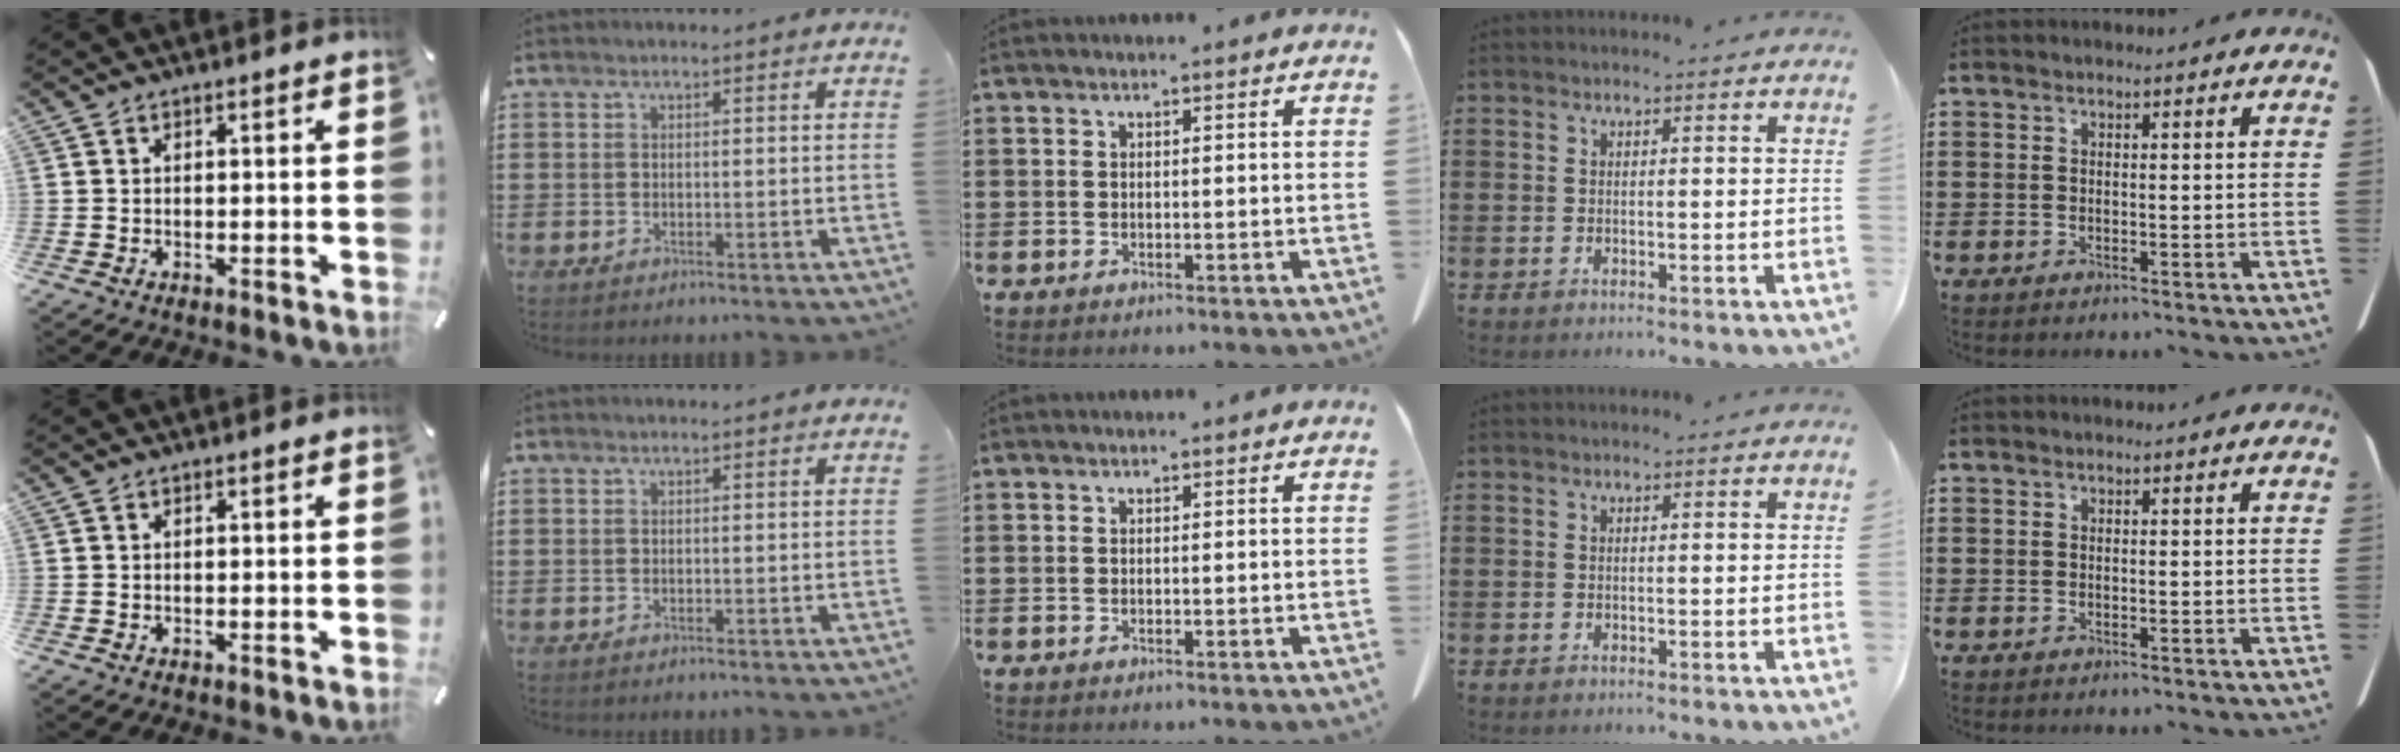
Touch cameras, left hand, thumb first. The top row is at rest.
{}